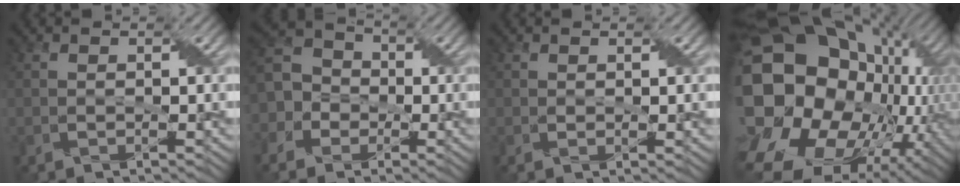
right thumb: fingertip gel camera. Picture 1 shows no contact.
{"total": 7.0, "force": [-1.6, 6.3, 2.6], "torque": [-0.086, 0.005, -0.061]}
{"total": 1.1, "force": [0.4, 0.4, 0.9], "torque": [-0.016, 0.000, 0.010]}
{"total": 24.2, "force": [-0.5, 19.0, 15.1], "torque": [-0.293, -0.035, -0.044]}